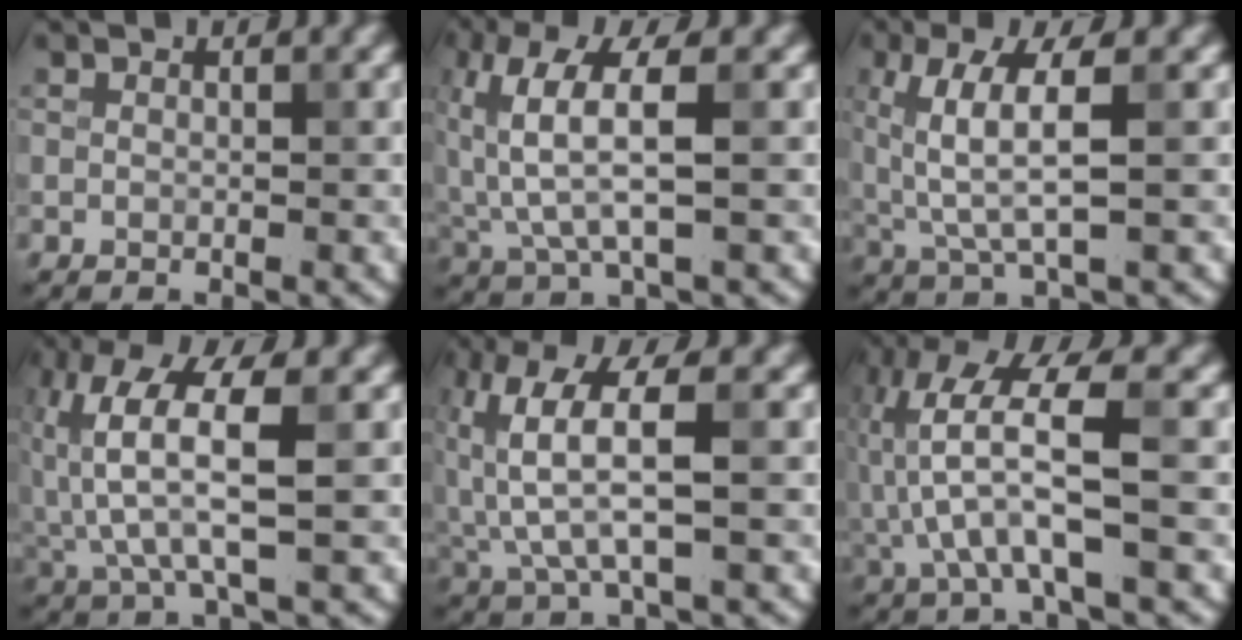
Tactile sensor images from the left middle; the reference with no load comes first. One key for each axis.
{"total": 5.5, "fx": 0.9, "fy": 1.6, "fz": 5.1, "tx": -0.118, "ty": 0.004, "tz": 0.019}
{"total": 5.4, "fx": 1.3, "fy": 1.5, "fz": 5.0, "tx": -0.115, "ty": 0.000, "tz": 0.029}
{"total": 6.9, "fx": 0.9, "fy": 2.2, "fz": 6.5, "tx": -0.145, "ty": 0.010, "tz": 0.016}
{"total": 6.1, "fx": 0.8, "fy": 1.9, "fz": 5.7, "tx": -0.132, "ty": 0.006, "tz": 0.016}
{"total": 7.2, "fx": -1.1, "fy": 2.0, "fz": 6.8, "tx": -0.158, "ty": 0.018, "tz": -0.023}